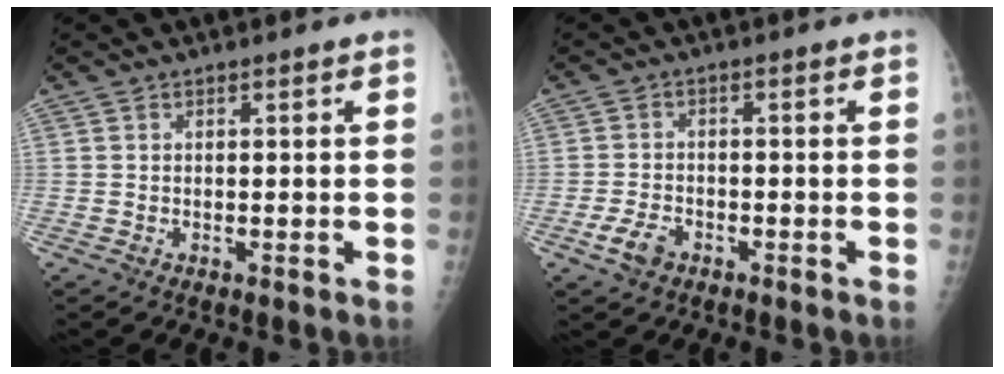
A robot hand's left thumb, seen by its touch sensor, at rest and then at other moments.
{"total": 4.0, "force": [-2.3, 2.6, 2.0], "torque": [-0.039, 0.008, -0.041]}